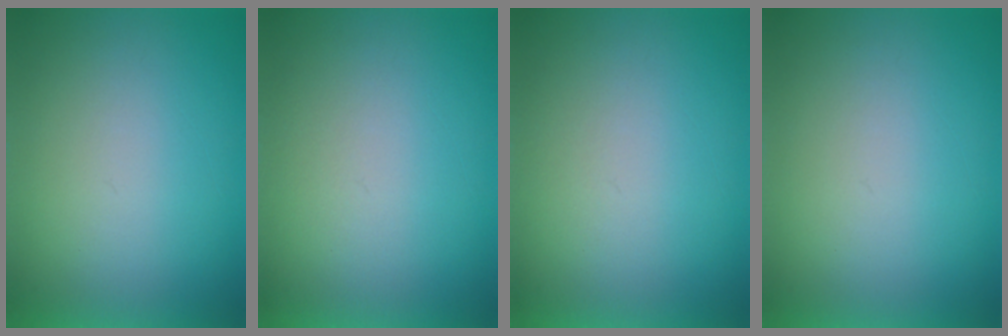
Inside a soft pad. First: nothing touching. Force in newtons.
{"total": 1.1}
{"total": 1.1}
{"total": 0.0}